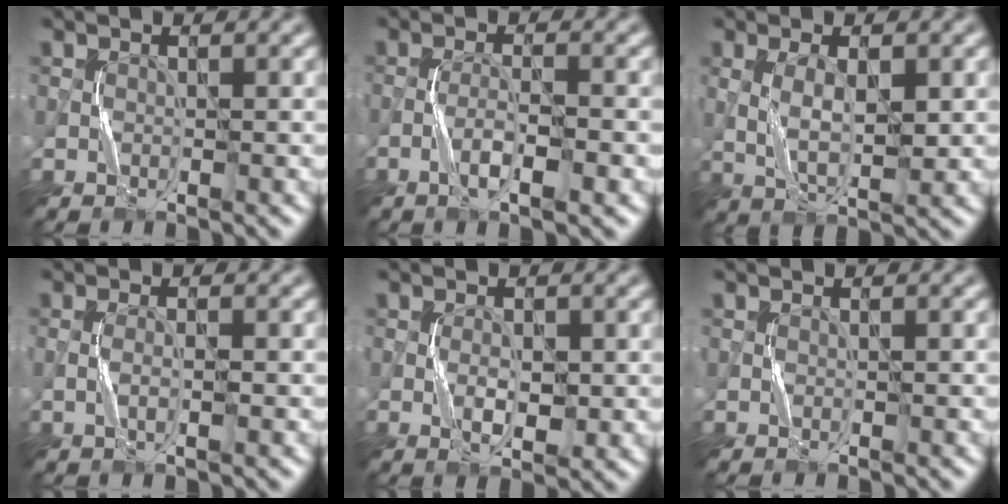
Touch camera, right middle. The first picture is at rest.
{"total": 3.2, "force": [-1.5, 0.6, 2.7], "torque": [-0.053, 0.006, -0.031]}
{"total": 3.9, "force": [0.5, 1.5, 3.6], "torque": [-0.076, -0.004, 0.015]}
{"total": 1.3, "force": [-0.2, 0.3, 1.3], "torque": [-0.030, 0.001, -0.008]}
{"total": 2.3, "force": [-0.2, 1.1, 2.1], "torque": [-0.037, -0.002, -0.001]}
{"total": 0.0}